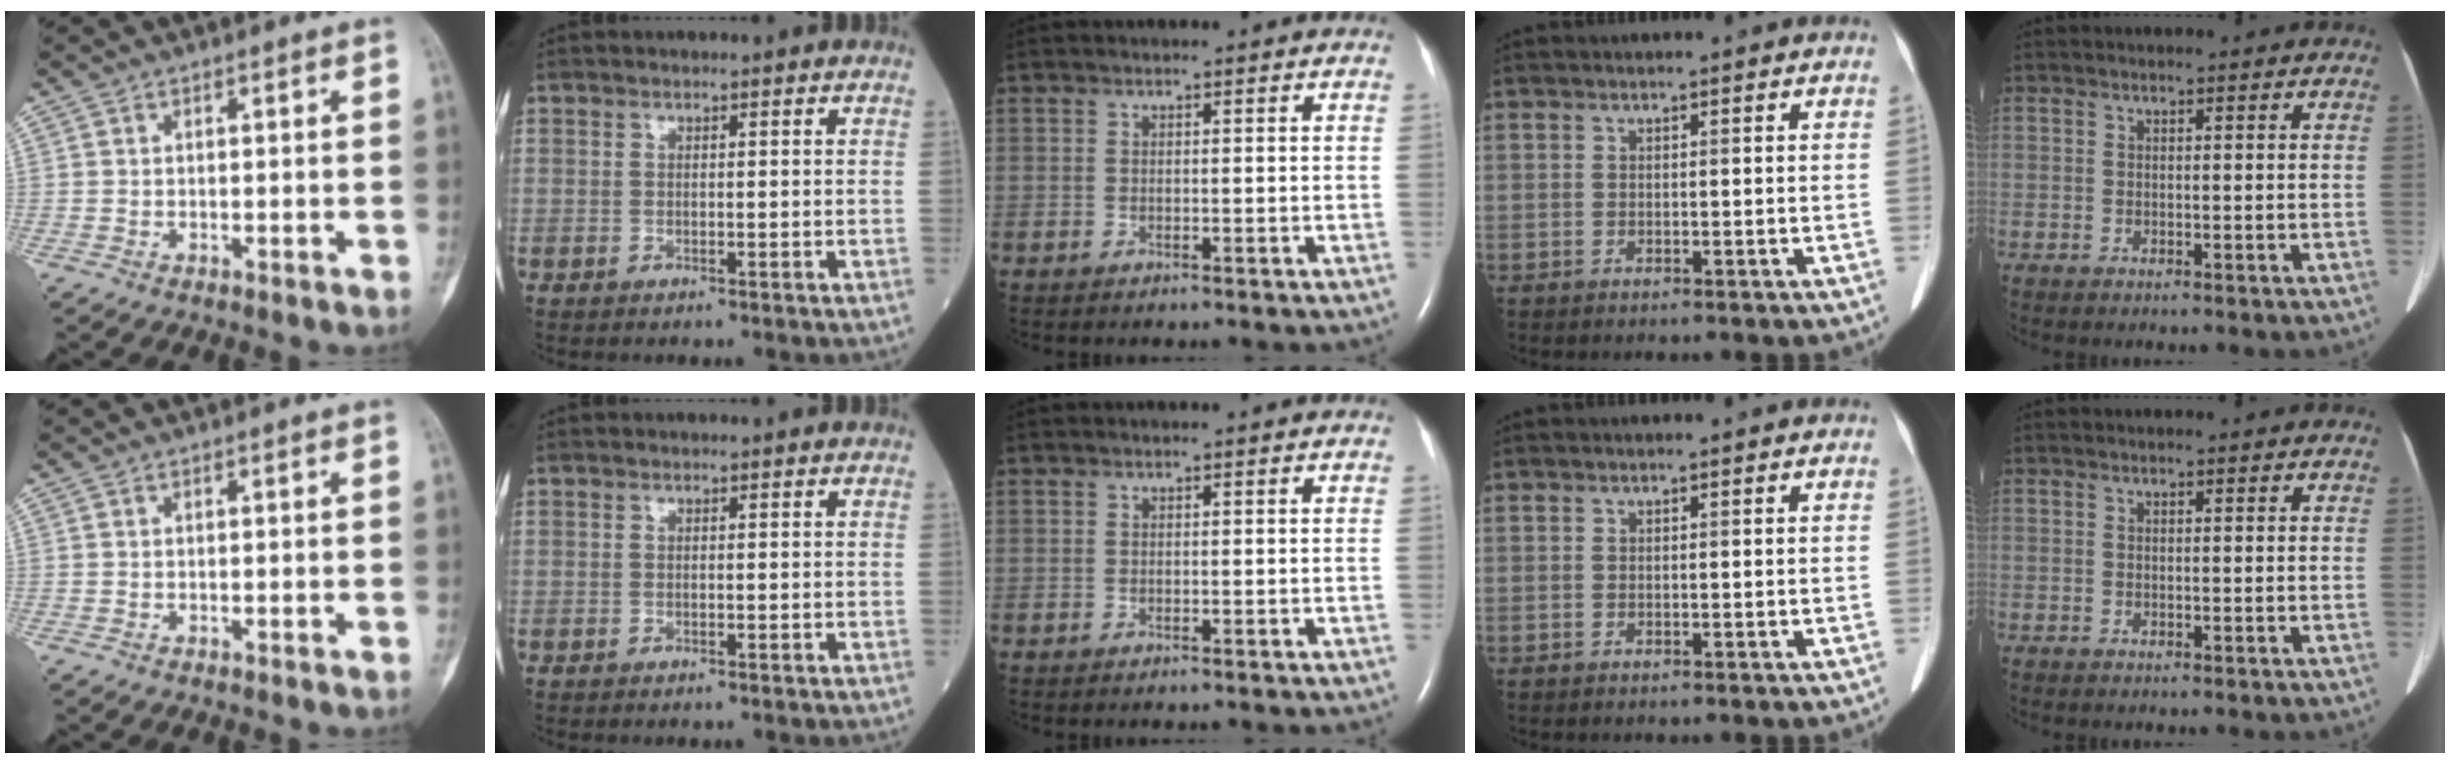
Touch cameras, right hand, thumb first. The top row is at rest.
{}